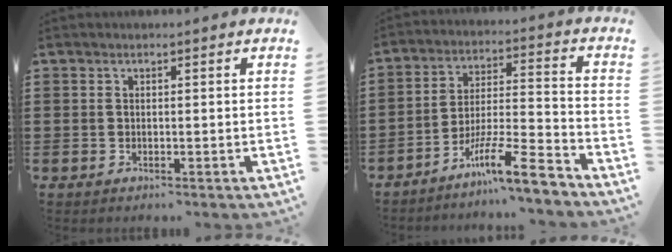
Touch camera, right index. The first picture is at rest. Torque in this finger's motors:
{"motor_torque": [2.14, 0.00, -0.02, 0.00]}